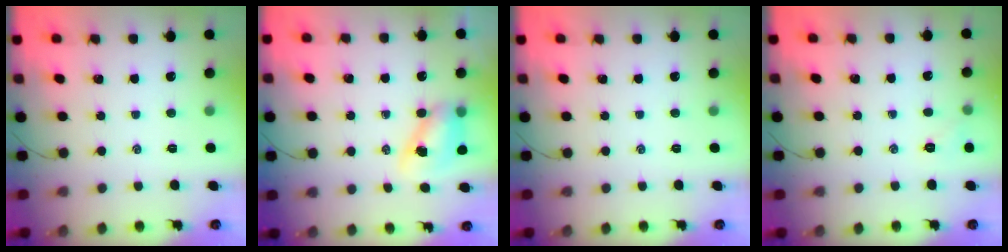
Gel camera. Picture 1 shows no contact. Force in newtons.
{"total": 8.1, "press": 8.0, "slide": 1.3}
{"total": 0.0}
{"total": 5.2, "press": 5.0, "slide": 1.4}